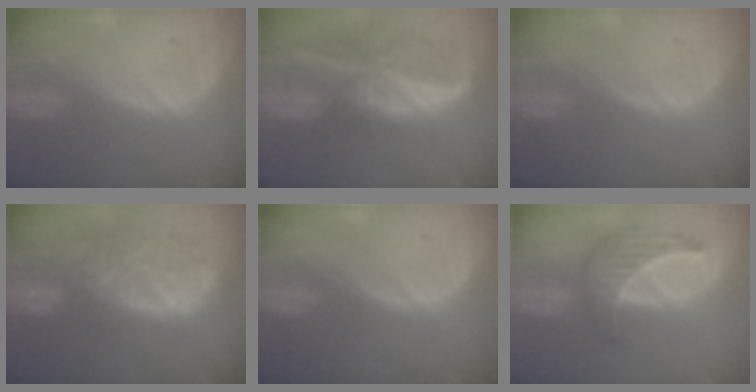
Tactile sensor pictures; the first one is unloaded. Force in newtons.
{"total": 9.2, "press": 7.9, "slide": 4.7}
{"total": 0.0}
{"total": 12.1, "press": 9.9, "slide": 6.9}
{"total": 0.0}
{"total": 6.9, "press": 6.3, "slide": 2.9}